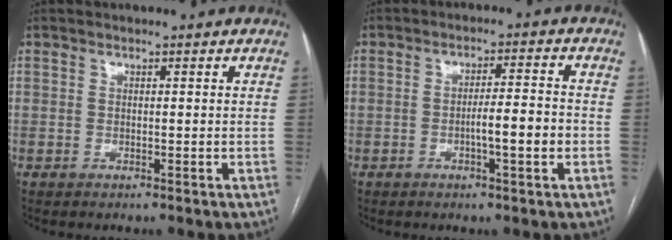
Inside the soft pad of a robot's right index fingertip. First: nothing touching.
{"total": 5.6, "force": [-1.6, 0.3, 5.3], "torque": [-0.086, 0.005, -0.024]}